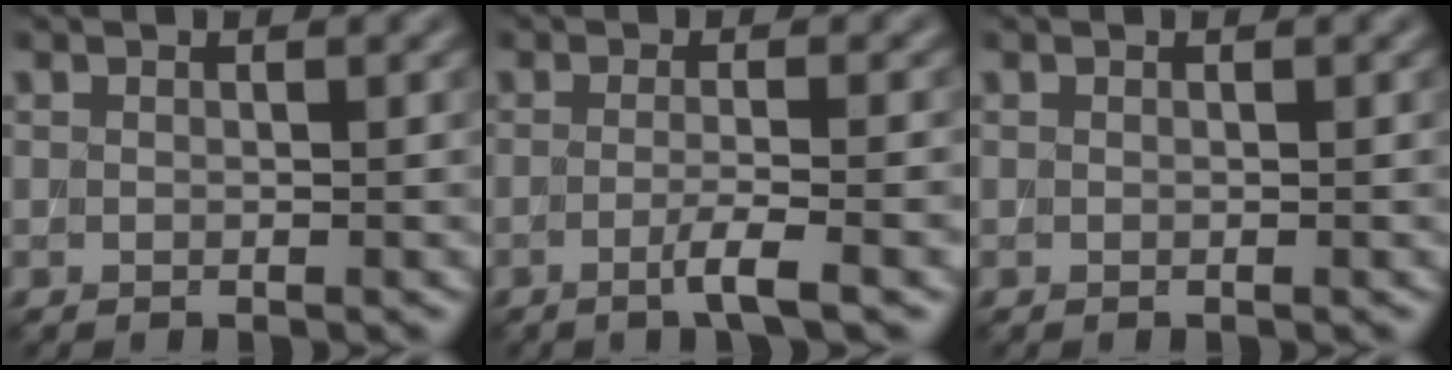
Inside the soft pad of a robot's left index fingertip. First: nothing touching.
{"total": 3.2, "force": [-1.3, 0.5, 2.9], "torque": [-0.045, 0.002, -0.033]}
{"total": 0.0}